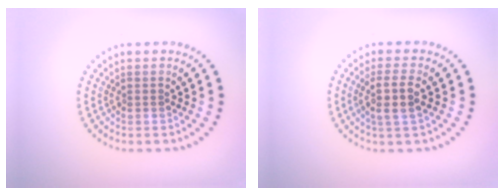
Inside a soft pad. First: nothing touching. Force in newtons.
{"total": 2.9, "press": 2.6, "slide": 1.1}